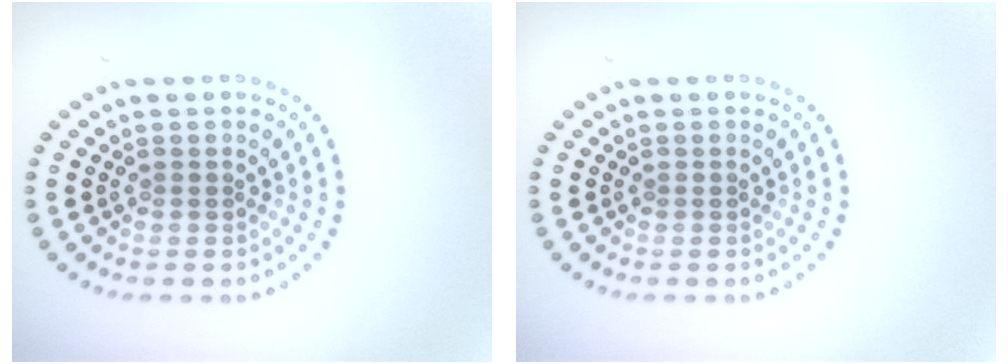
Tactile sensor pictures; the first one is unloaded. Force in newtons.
{"total": 0.0}